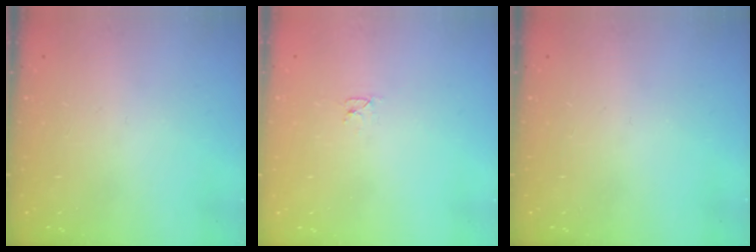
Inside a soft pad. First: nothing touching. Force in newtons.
{"total": 2.6, "press": 2.6, "slide": 0.3}
{"total": 0.0}